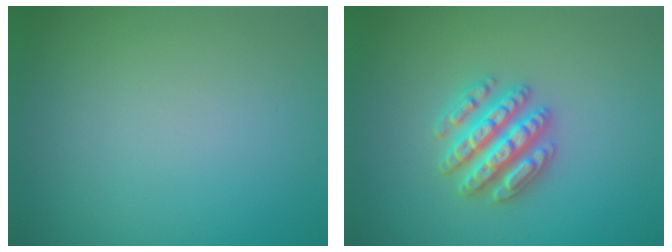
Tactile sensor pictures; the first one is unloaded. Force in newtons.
{"total": 4.8, "press": 4.7, "slide": 0.8}